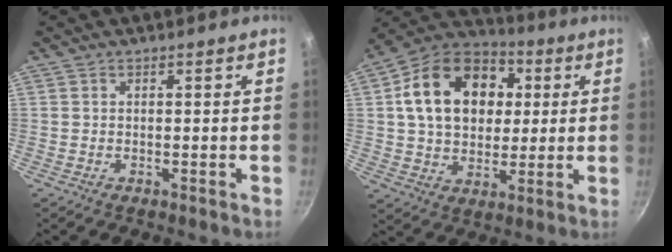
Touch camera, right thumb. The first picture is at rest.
{"total": 20.4, "force": [4.3, 15.1, 13.1], "torque": [-0.191, 0.018, 0.065]}